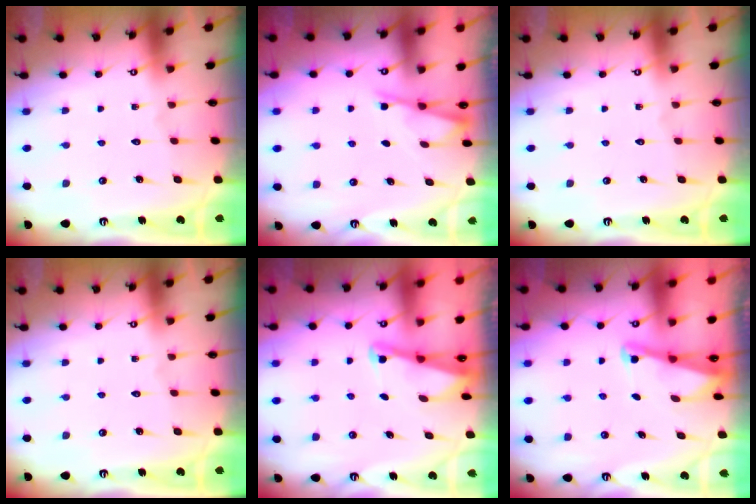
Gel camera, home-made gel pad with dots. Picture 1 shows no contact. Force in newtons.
{"total": 2.4, "press": 2.4, "slide": 0.4}
{"total": 0.0}
{"total": 0.0}
{"total": 1.9, "press": 1.9, "slide": 0.4}
{"total": 2.0, "press": 2.0, "slide": 0.3}